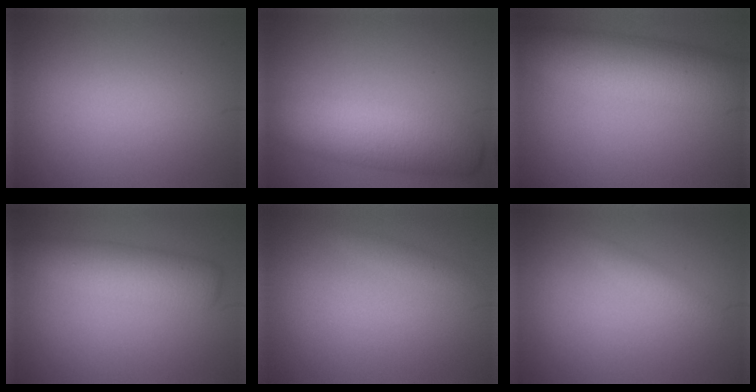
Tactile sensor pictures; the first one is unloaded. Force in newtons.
{"total": 5.9, "press": 5.9, "slide": 0.5}
{"total": 6.2, "press": 6.2, "slide": 0.1}
{"total": 4.5, "press": 4.5, "slide": 0.1}
{"total": 1.0, "press": 1.0, "slide": 0.1}
{"total": 1.1, "press": 1.1, "slide": 0.1}